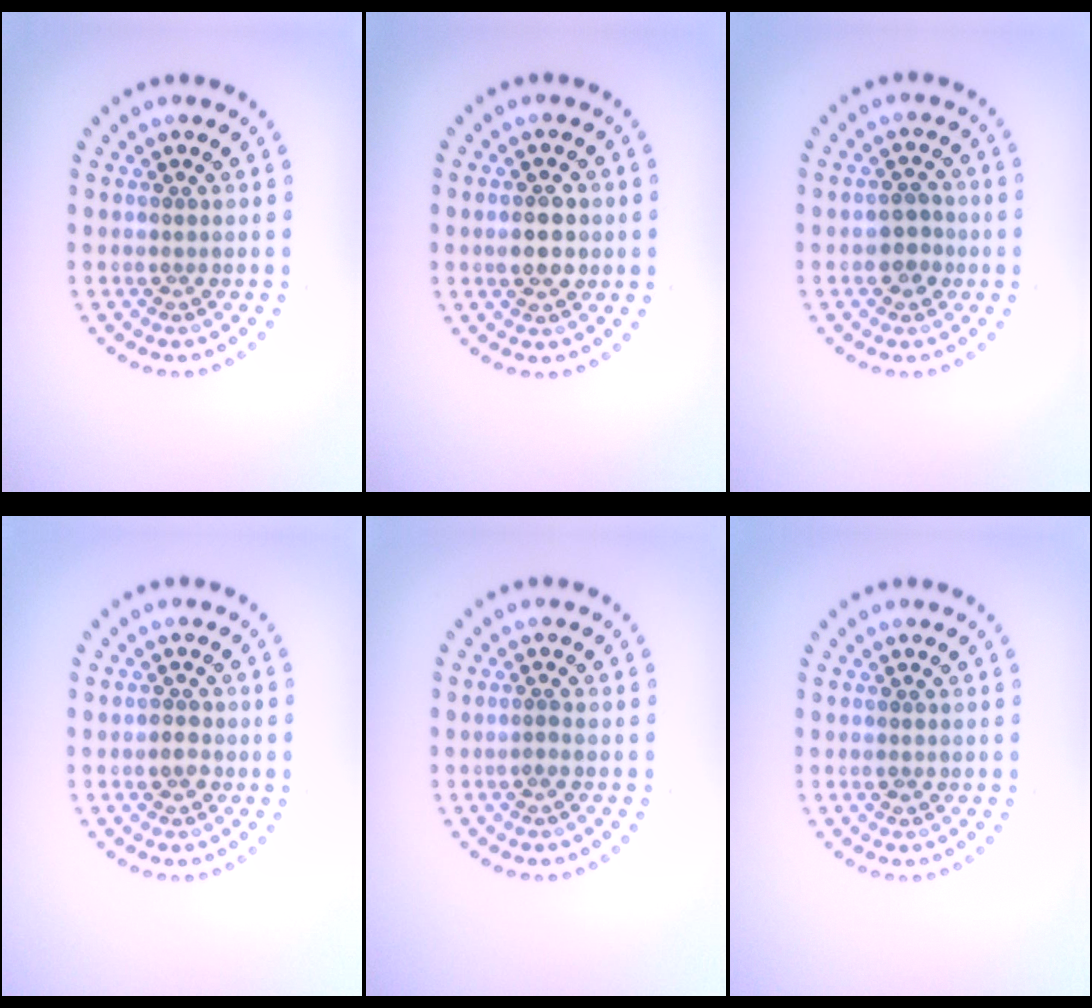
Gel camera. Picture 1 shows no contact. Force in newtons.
{"total": 3.0, "press": 3.0, "slide": 0.1}
{"total": 1.8, "press": 1.7, "slide": 0.5}
{"total": 1.3, "press": 1.3, "slide": 0.2}
{"total": 0.5, "press": 0.2, "slide": 0.5}
{"total": 0.9, "press": 0.9, "slide": 0.1}